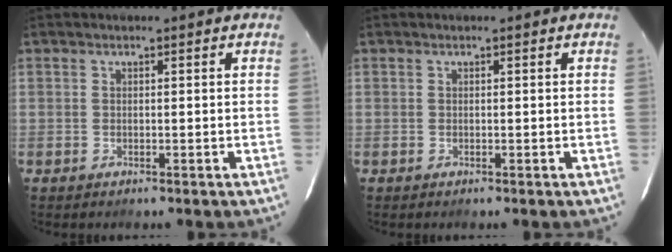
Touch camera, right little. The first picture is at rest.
{"total": 0.0}